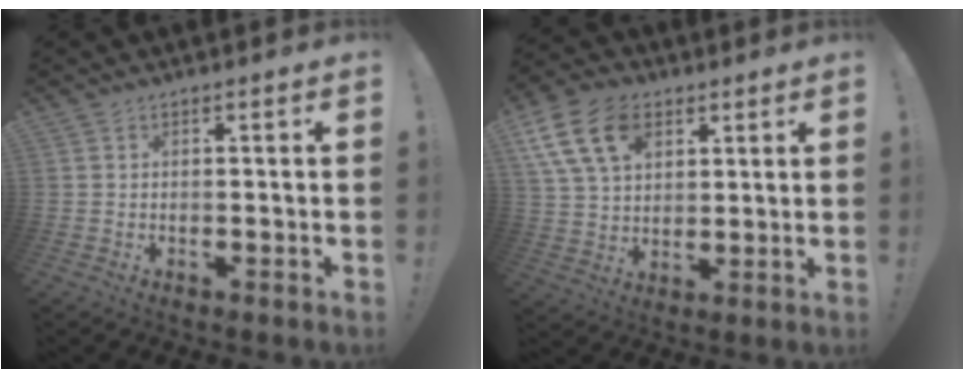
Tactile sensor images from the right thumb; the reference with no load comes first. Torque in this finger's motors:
{"motor_torque": [0.31, 1.61, 0.15, 0.15, 0.13]}